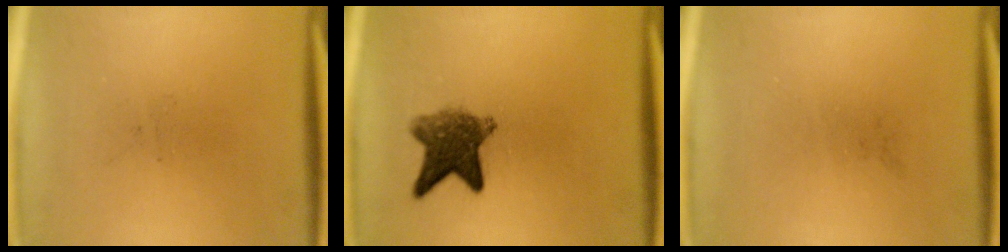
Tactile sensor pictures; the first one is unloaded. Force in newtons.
{"total": 7.0}
{"total": 0.0}